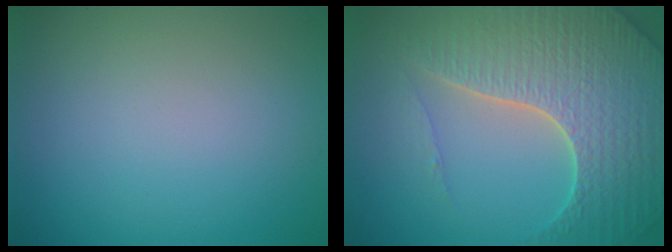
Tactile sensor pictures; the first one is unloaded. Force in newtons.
{"total": 7.0, "press": 6.7, "slide": 1.8}